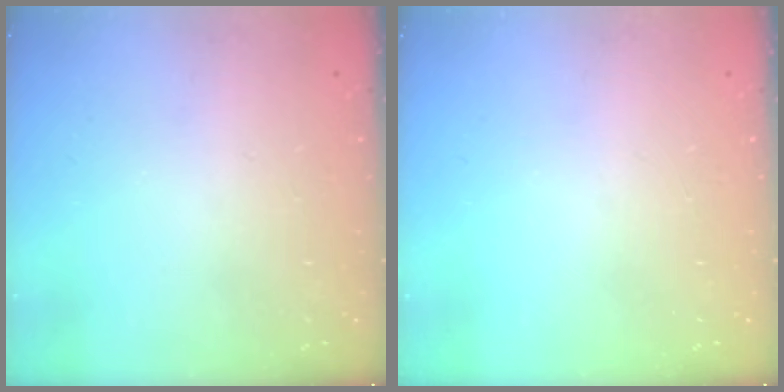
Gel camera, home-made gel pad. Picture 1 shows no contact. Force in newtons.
{"total": 0.0}